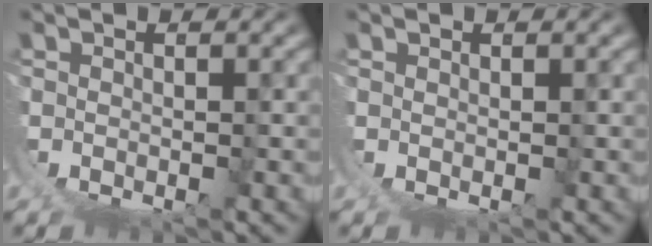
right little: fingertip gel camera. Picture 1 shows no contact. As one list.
[{"total": 0.6, "force": [0.4, -0.4, 0.0], "torque": [0.002, 0.000, 0.010]}]